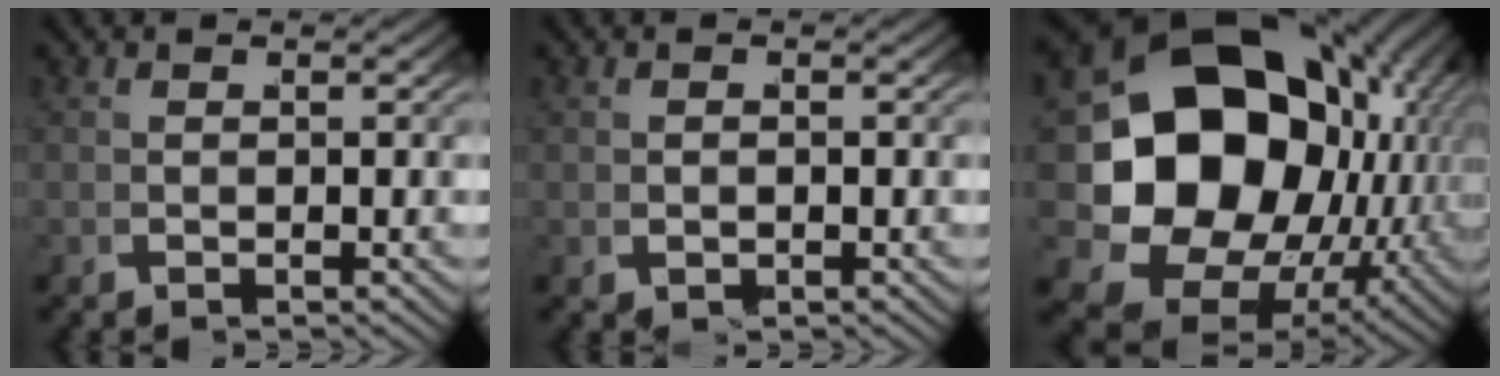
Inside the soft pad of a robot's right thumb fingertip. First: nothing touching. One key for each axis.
{"total": 0.9, "fx": 0.1, "fy": 0.7, "fz": 0.5, "tx": -0.011, "ty": 0.000, "tz": 0.005}
{"total": 29.8, "fx": 0.9, "fy": 21.3, "fz": 20.9, "tx": -0.380, "ty": -0.054, "tz": 0.029}